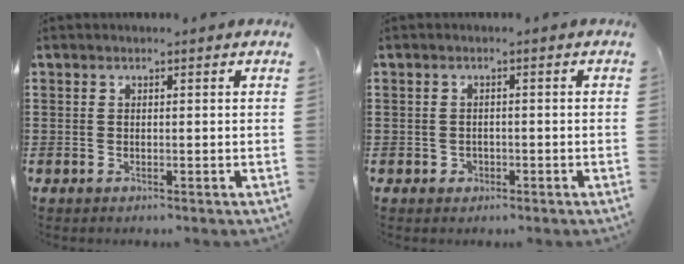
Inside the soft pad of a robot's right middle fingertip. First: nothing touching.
{"total": 0.9, "force": [-0.3, 0.9, 0.2], "torque": [-0.008, 0.004, -0.009]}